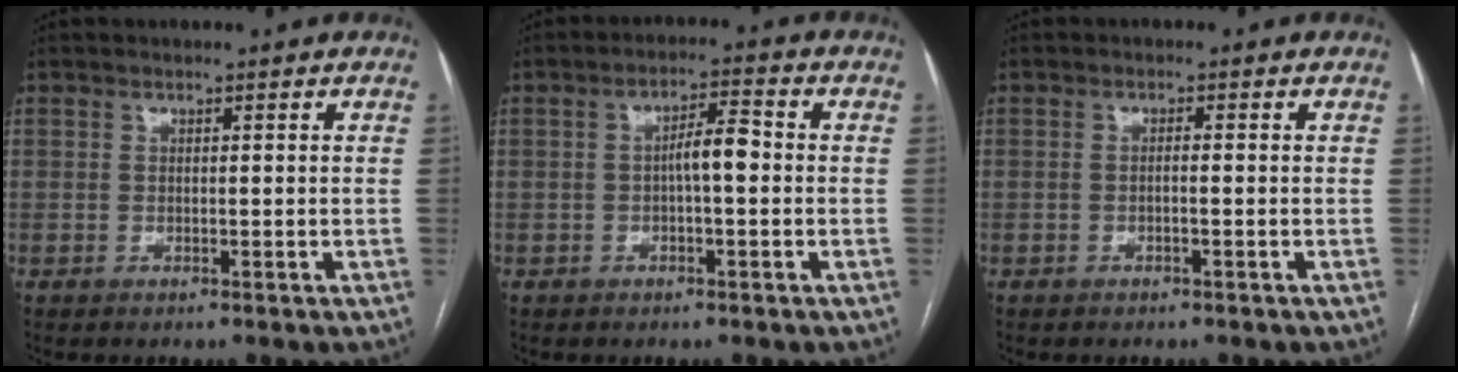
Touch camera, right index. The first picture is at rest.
{"total": 4.6, "force": [-0.3, 1.0, 4.4], "torque": [-0.073, 0.015, -0.005]}
{"total": 1.0, "force": [-0.2, 0.1, 0.9], "torque": [-0.015, 0.004, -0.002]}